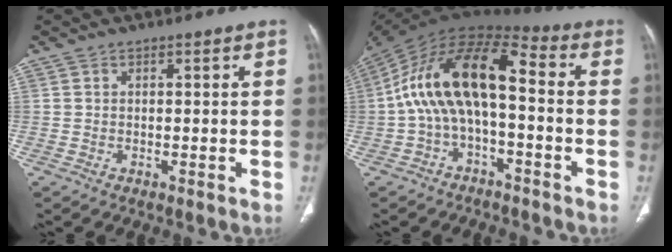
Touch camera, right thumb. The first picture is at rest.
{"total": 16.1, "force": [-1.1, 7.6, 14.2], "torque": [-0.256, 0.066, -0.030]}